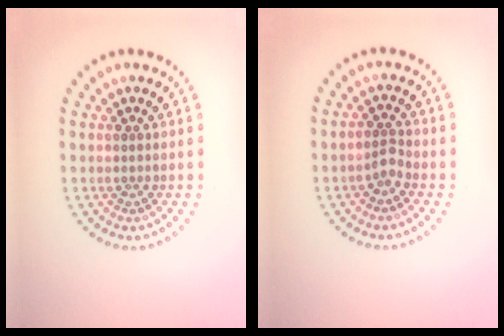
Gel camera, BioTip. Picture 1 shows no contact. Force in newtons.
{"total": 1.4, "press": 1.1, "slide": 1.0}